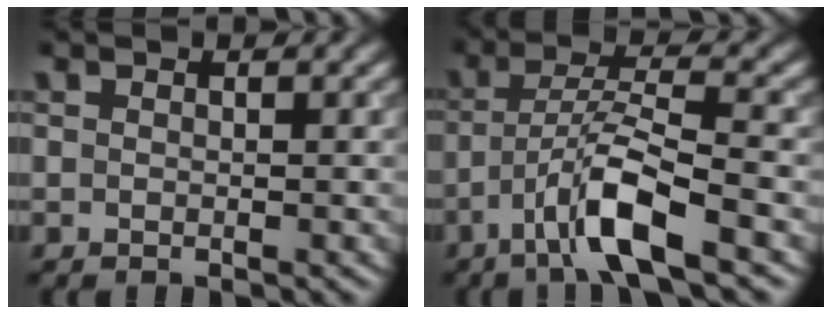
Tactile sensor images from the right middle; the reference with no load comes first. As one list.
[{"total": 6.5, "force": [-3.5, 1.1, 5.4], "torque": [-0.101, 0.008, -0.069]}]